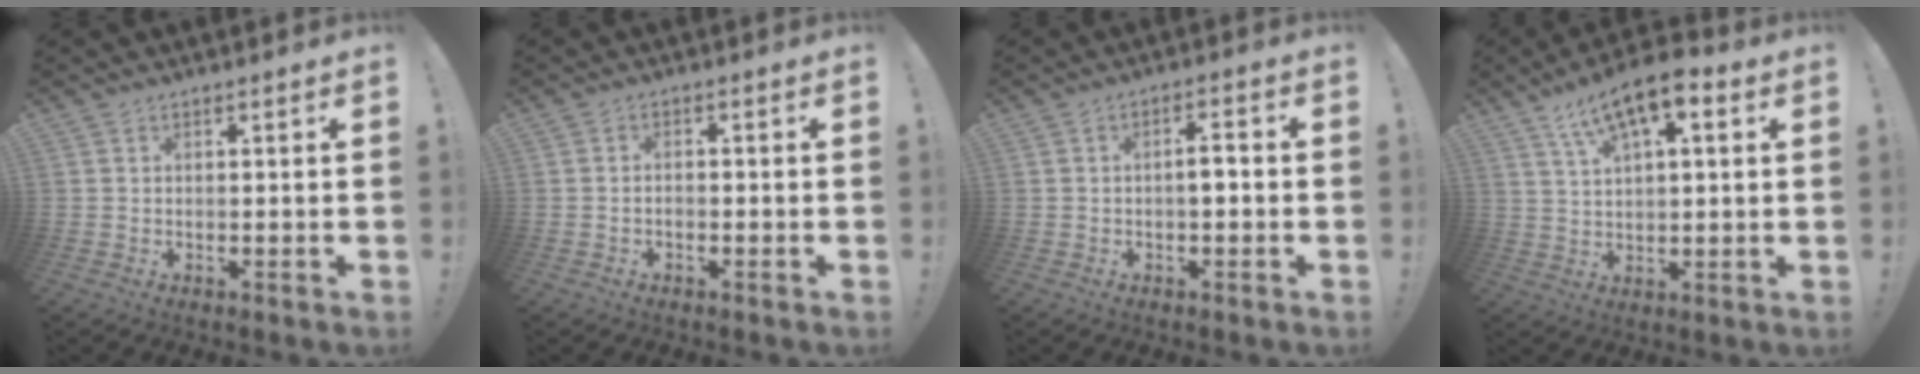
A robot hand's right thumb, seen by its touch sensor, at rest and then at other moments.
{"total": 1.0, "force": [-0.7, 0.4, 0.5], "torque": [-0.006, 0.005, -0.013]}
{"total": 3.7, "force": [-0.8, 1.1, 3.5], "torque": [-0.054, 0.005, -0.019]}
{"total": 10.5, "force": [5.5, 3.6, 8.2], "torque": [-0.139, -0.022, 0.100]}